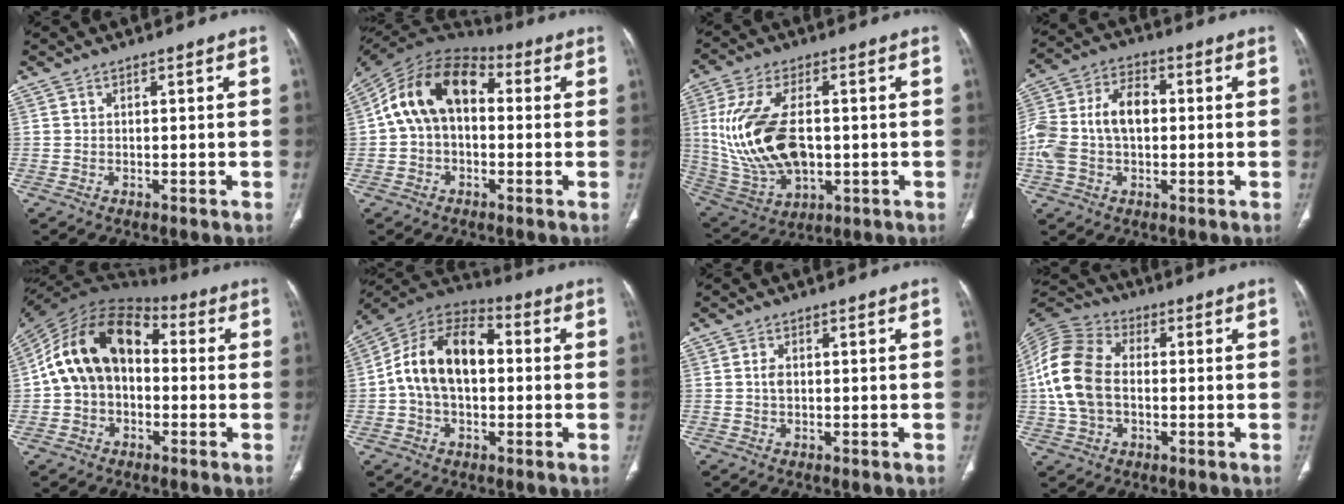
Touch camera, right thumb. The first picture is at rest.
{"total": 14.6, "force": [1.3, 9.9, 10.7], "torque": [-0.177, 0.044, 0.009]}
{"total": 19.1, "force": [0.5, 10.6, 15.8], "torque": [-0.320, -0.008, 0.026]}
{"total": 14.1, "force": [-0.1, 9.1, 10.7], "torque": [-0.223, 0.039, -0.005]}
{"total": 16.4, "force": [0.6, 11.5, 11.6], "torque": [-0.187, 0.044, -0.001]}
{"total": 16.0, "force": [0.6, 10.3, 12.2], "torque": [-0.201, 0.040, 0.001]}
{"total": 1.5, "force": [0.0, 1.0, 1.2], "torque": [-0.024, 0.001, -0.003]}
{"total": 14.5, "force": [-0.3, 10.0, 10.5], "torque": [-0.221, 0.027, -0.010]}